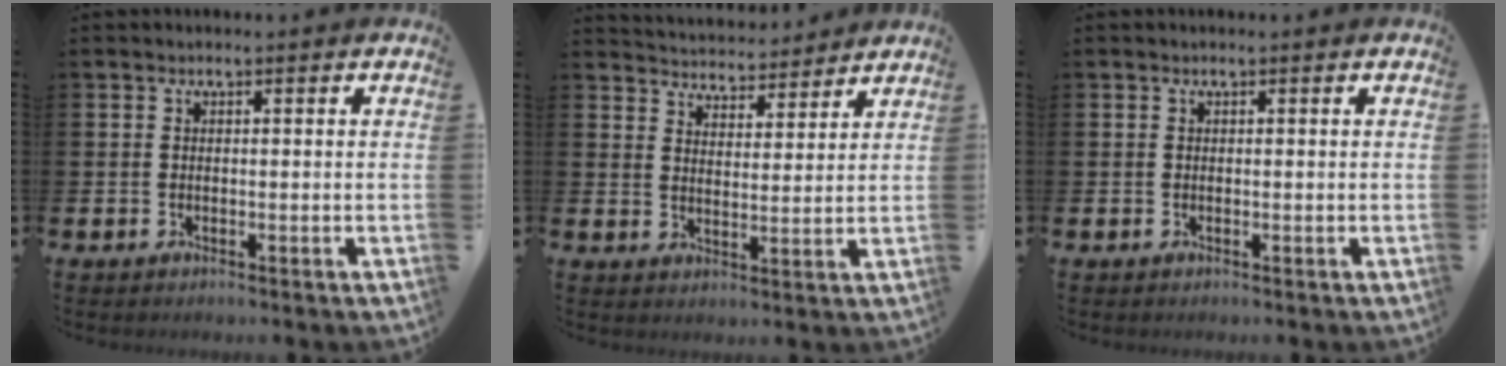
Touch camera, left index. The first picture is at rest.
{"total": 4.7, "force": [4.6, 0.9, -0.4], "torque": [-0.009, -0.034, 0.082]}
{"total": 0.0}